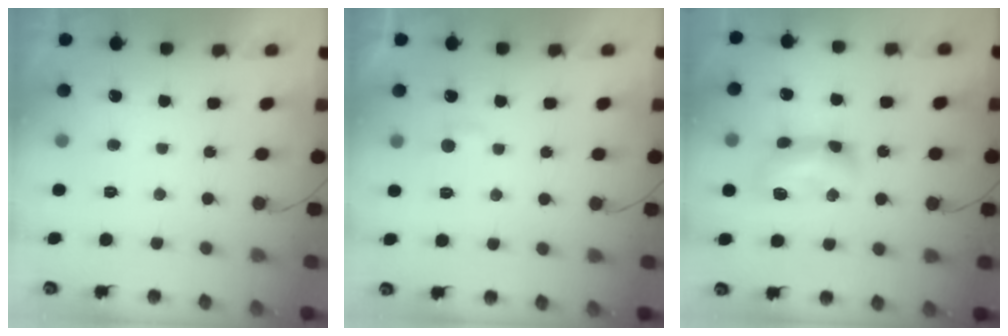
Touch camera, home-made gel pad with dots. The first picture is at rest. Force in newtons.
{"total": 3.3, "press": 3.3, "slide": 0.4}
{"total": 10.5, "press": 10.5, "slide": 0.5}